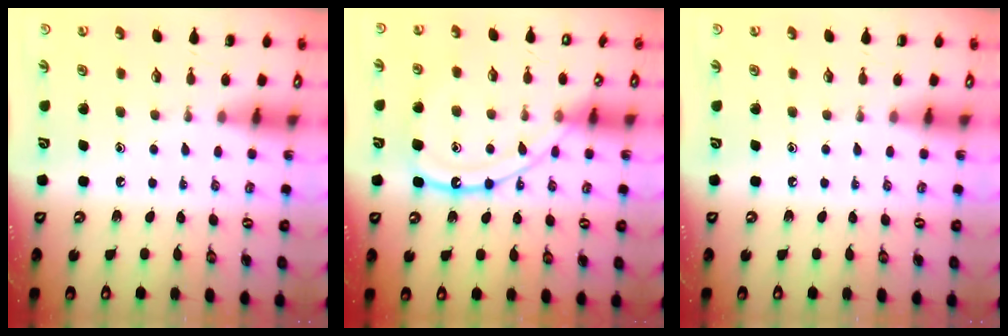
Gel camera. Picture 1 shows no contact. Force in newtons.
{"total": 13.7, "press": 13.6, "slide": 1.2}
{"total": 0.0}